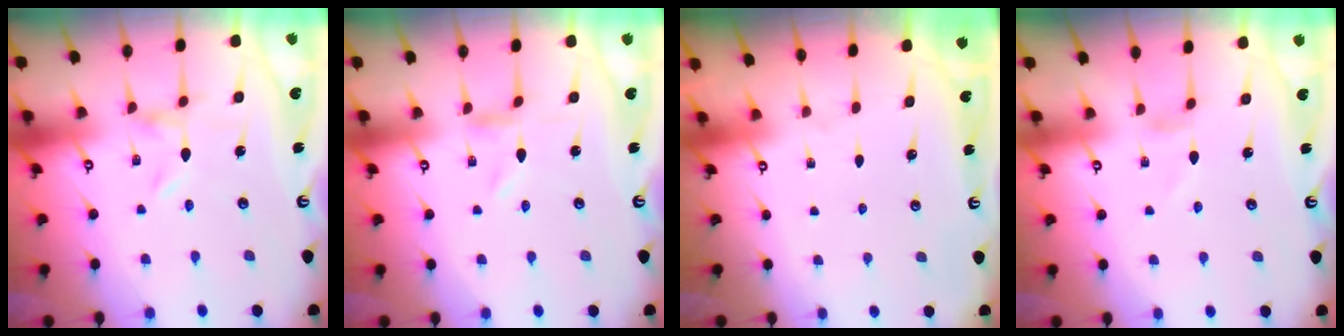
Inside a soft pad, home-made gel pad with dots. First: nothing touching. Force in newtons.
{"total": 0.6, "press": 0.6, "slide": 0.1}
{"total": 0.0}
{"total": 1.3, "press": 1.3, "slide": 0.2}